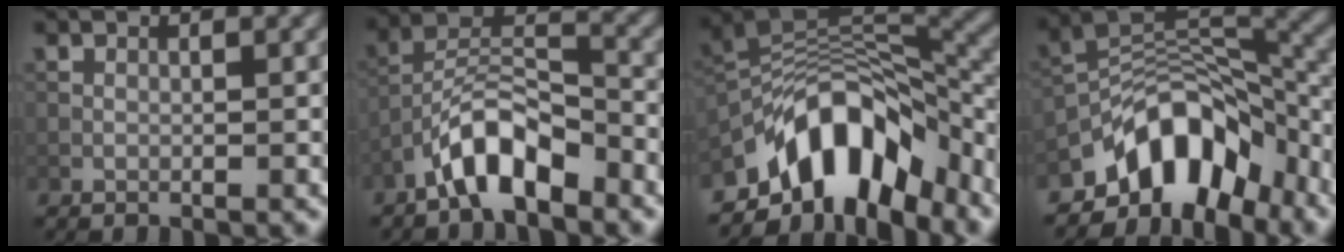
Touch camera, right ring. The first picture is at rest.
{"total": 6.2, "force": [-4.3, 2.2, 4.0], "torque": [-0.069, 0.013, -0.083]}
{"total": 10.8, "force": [-6.4, 5.4, 6.9], "torque": [-0.097, 0.016, -0.123]}
{"total": 9.9, "force": [-6.3, 5.2, 5.6], "torque": [-0.067, 0.009, -0.124]}